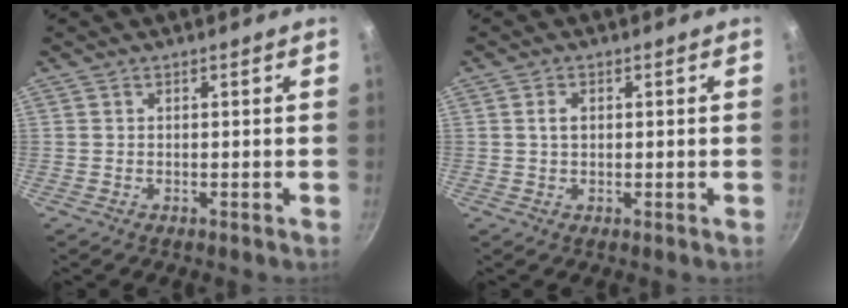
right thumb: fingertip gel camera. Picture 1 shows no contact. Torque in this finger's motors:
{"motor_torque": [0.63, 0.62, 0.19, -0.23, -0.01]}